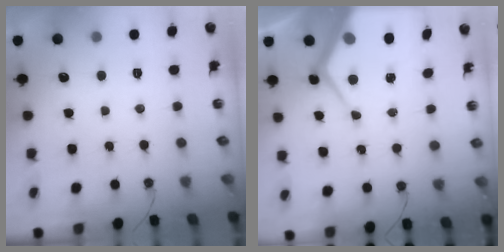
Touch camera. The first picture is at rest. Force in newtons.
{"total": 10.8, "press": 10.8, "slide": 0.9}